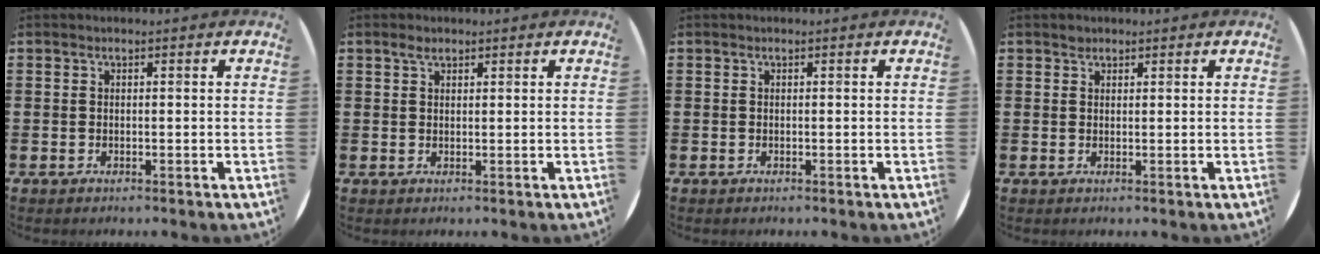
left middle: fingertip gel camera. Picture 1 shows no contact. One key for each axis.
{"total": 1.3, "fx": 1.0, "fy": 0.6, "fz": 0.6, "tx": -0.006, "ty": 0.002, "tz": 0.016}
{"total": 0.0}
{"total": 0.9, "fx": 0.8, "fy": 0.5, "fz": 0.0, "tx": 0.007, "ty": -0.001, "tz": 0.013}